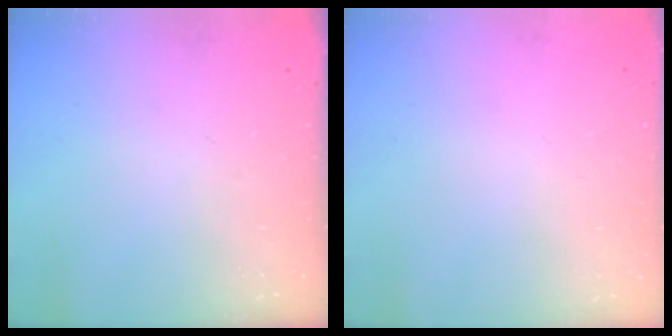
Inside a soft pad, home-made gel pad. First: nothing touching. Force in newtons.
{"total": 1.9, "press": 1.9, "slide": 0.2}